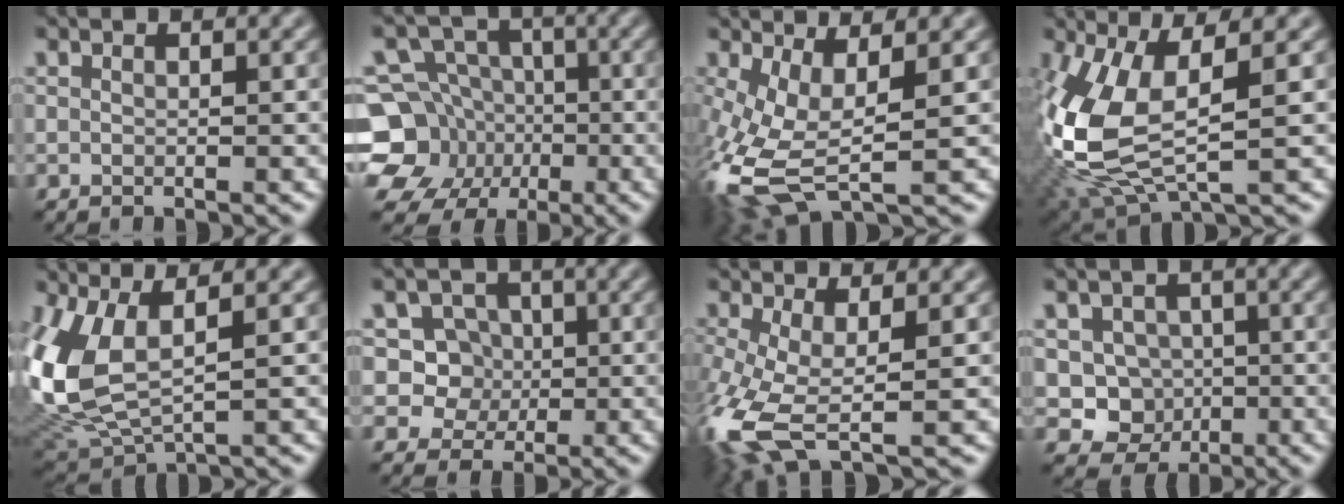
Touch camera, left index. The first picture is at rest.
{"total": 10.9, "force": [-3.4, 9.8, 3.3], "torque": [-0.072, -0.009, -0.082]}
{"total": 8.7, "force": [-1.7, 3.4, 7.8], "torque": [-0.188, -0.009, -0.031]}
{"total": 10.0, "force": [-0.2, 4.6, 8.9], "torque": [-0.221, -0.015, -0.001]}
{"total": 9.5, "force": [1.5, 5.0, 7.9], "torque": [-0.214, -0.010, 0.038]}
{"total": 5.2, "force": [0.8, 4.8, 1.9], "torque": [-0.011, 0.012, 0.006]}
{"total": 8.2, "force": [-2.5, 2.9, 7.3], "torque": [-0.183, -0.018, -0.053]}
{"total": 4.8, "force": [-0.6, 4.4, 1.7], "torque": [0.001, -0.003, -0.029]}